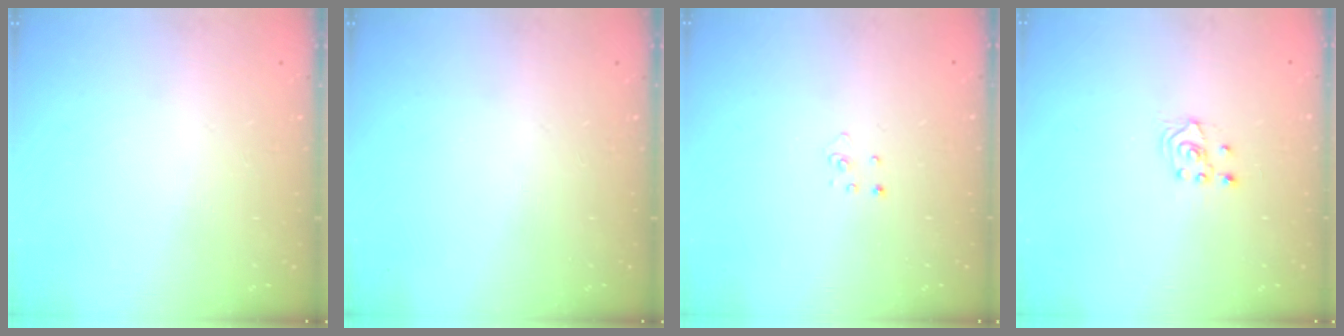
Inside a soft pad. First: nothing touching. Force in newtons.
{"total": 0.0}
{"total": 2.2, "press": 2.2, "slide": 0.2}
{"total": 2.1, "press": 2.0, "slide": 0.8}